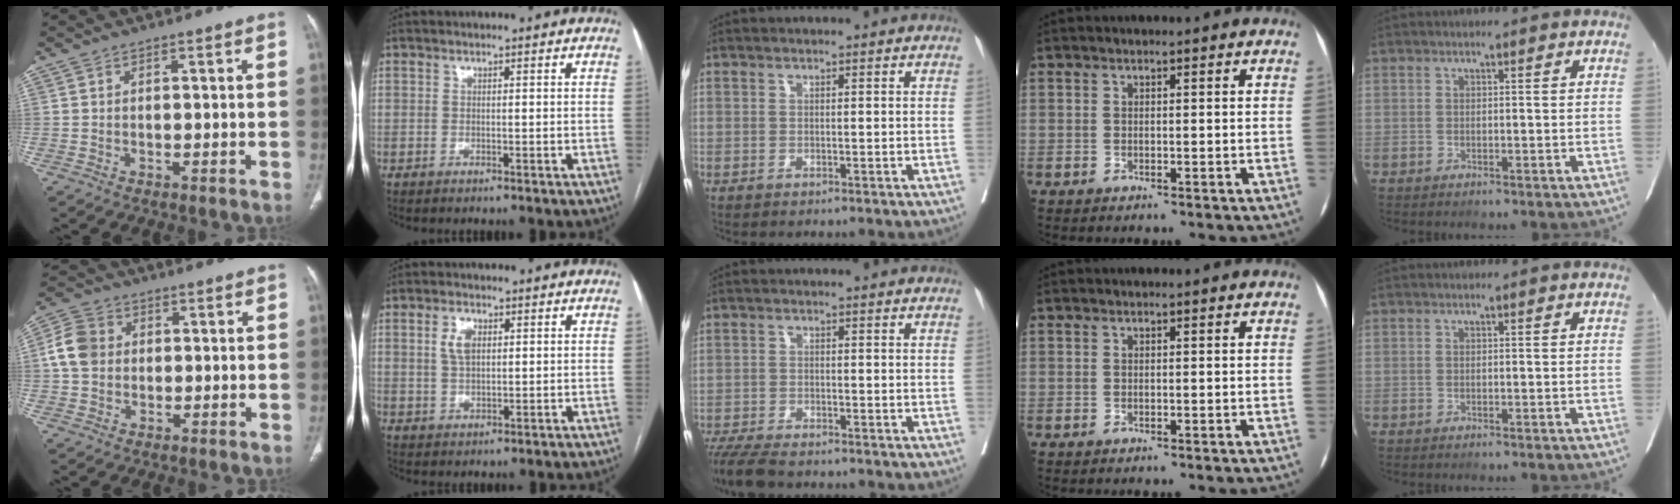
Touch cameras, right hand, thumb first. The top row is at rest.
{"thumb": {"total": 7.2, "force": [0.7, 6.0, 3.9], "torque": [-0.067, 0.013, 0.006]}, "index": {"total": 3.7, "force": [1.1, 1.9, 2.9], "torque": [-0.059, 0.007, 0.023]}, "middle": {"total": 7.1, "force": [-6.1, 1.3, 3.3], "torque": [-0.057, -0.018, -0.106]}}